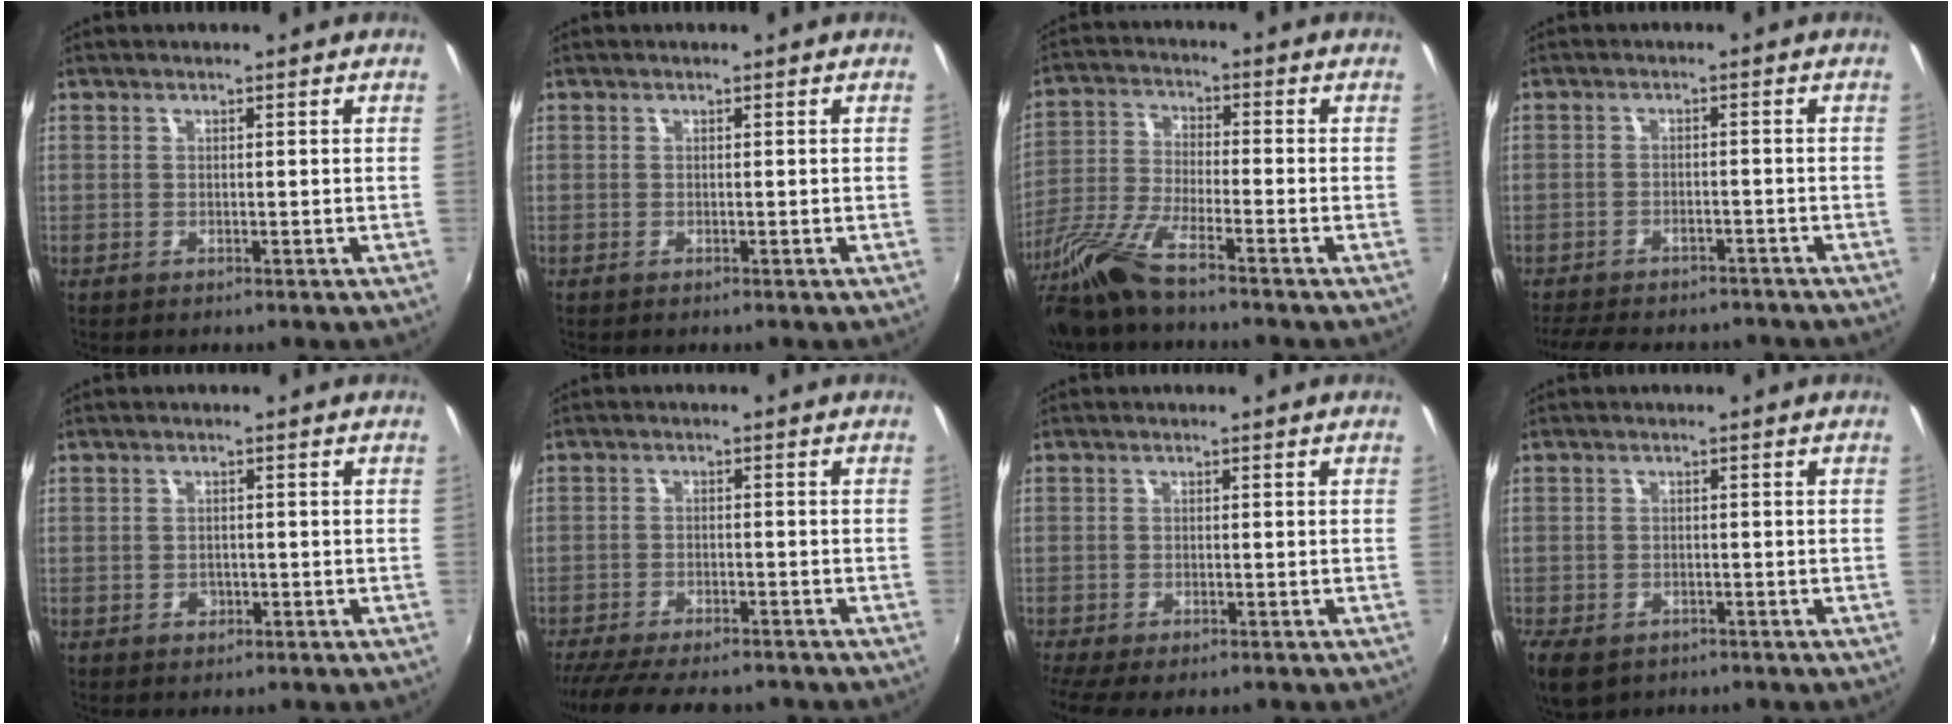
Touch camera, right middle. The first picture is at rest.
{"total": 0.0}
{"total": 10.7, "force": [-8.4, 1.0, 6.6], "torque": [-0.146, -0.019, -0.168]}
{"total": 12.8, "force": [-10.8, 4.6, 5.2], "torque": [-0.121, -0.014, -0.153]}
{"total": 1.8, "force": [-0.9, 1.4, 0.6], "torque": [-0.011, -0.001, -0.011]}
{"total": 14.1, "force": [-12.0, 3.6, 6.6], "torque": [-0.141, -0.033, -0.185]}
{"total": 5.4, "force": [-4.2, 1.2, 3.1], "torque": [-0.074, -0.031, -0.071]}
{"total": 7.6, "force": [-4.6, 4.5, 3.9], "torque": [-0.099, -0.027, -0.079]}